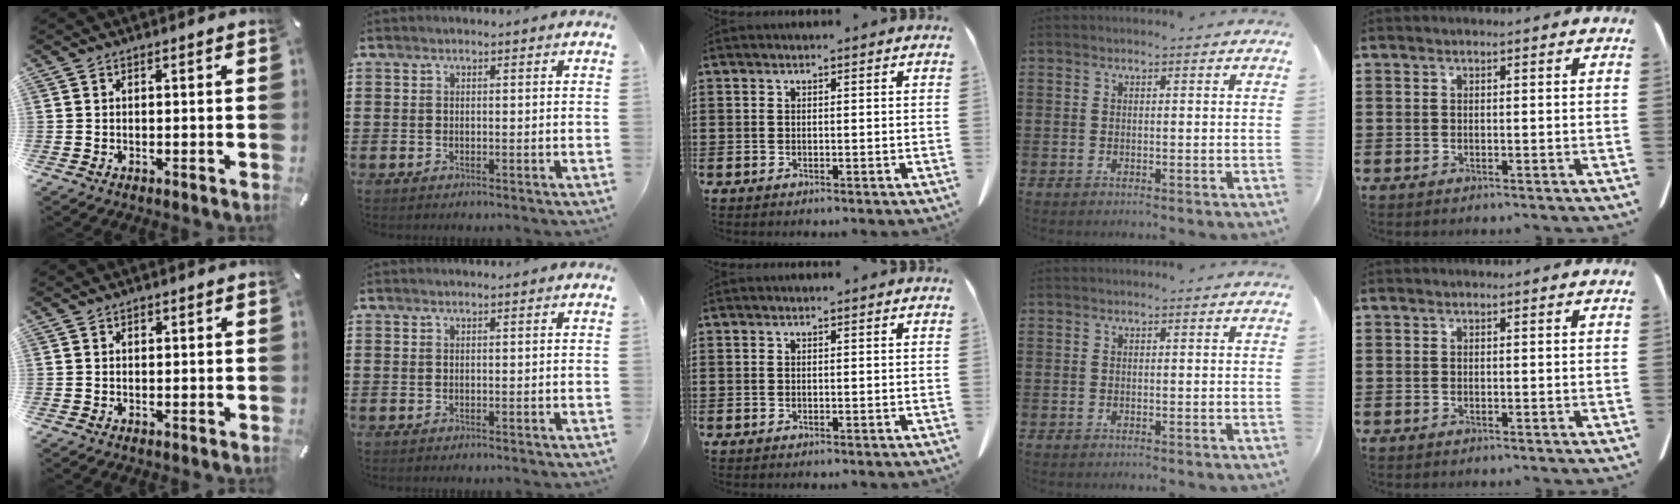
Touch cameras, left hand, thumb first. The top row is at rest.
{"thumb": {"total": 0.7, "force": [0.3, 0.6, 0.2], "torque": [0.003, -0.001, 0.003]}}